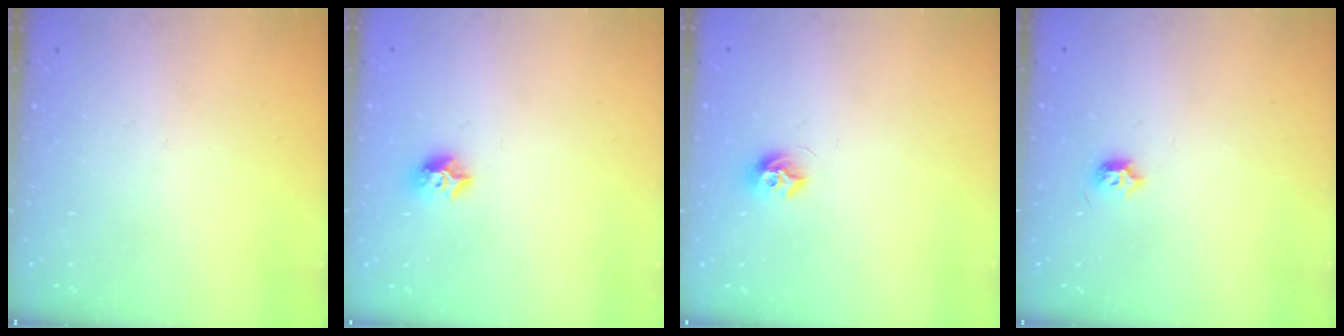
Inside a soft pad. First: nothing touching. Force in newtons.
{"total": 8.2, "press": 8.1, "slide": 1.0}
{"total": 6.7, "press": 6.6, "slide": 0.6}
{"total": 3.7, "press": 3.6, "slide": 0.9}